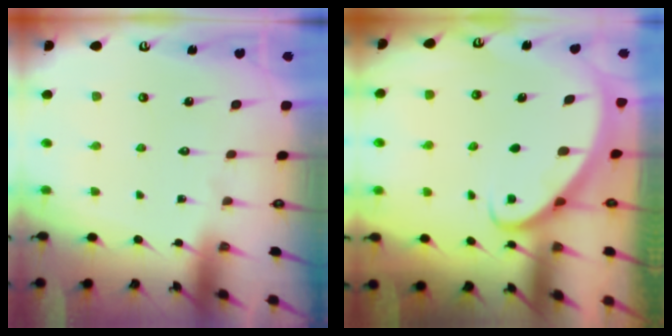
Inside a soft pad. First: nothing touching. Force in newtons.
{"total": 2.7, "press": 2.7, "slide": 0.1}